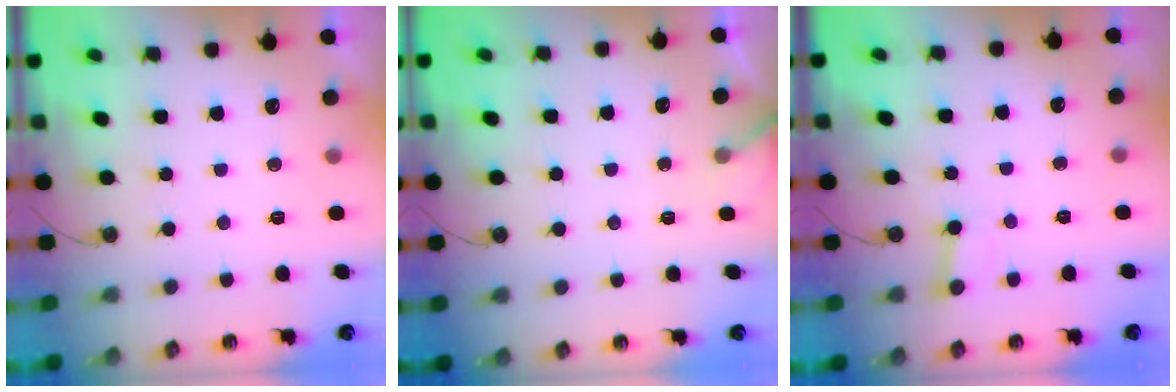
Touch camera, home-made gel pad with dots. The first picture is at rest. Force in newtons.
{"total": 3.5, "press": 3.5, "slide": 0.4}
{"total": 2.3, "press": 2.3, "slide": 0.2}